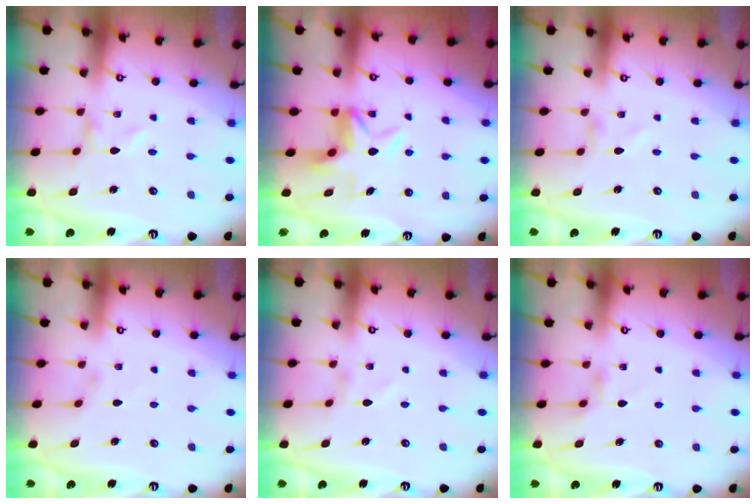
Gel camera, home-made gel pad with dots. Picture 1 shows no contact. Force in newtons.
{"total": 5.5, "press": 5.2, "slide": 1.5}
{"total": 0.9, "press": 0.9, "slide": 0.1}
{"total": 1.1, "press": 1.0, "slide": 0.3}
{"total": 0.9, "press": 0.8, "slide": 0.1}
{"total": 2.2, "press": 2.1, "slide": 0.4}